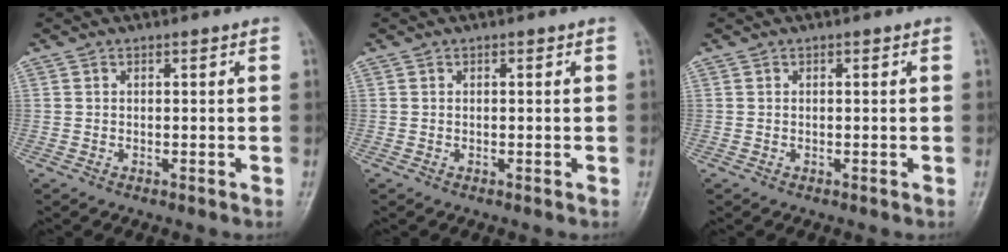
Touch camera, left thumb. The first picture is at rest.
{"total": 0.0}
{"total": 0.0}